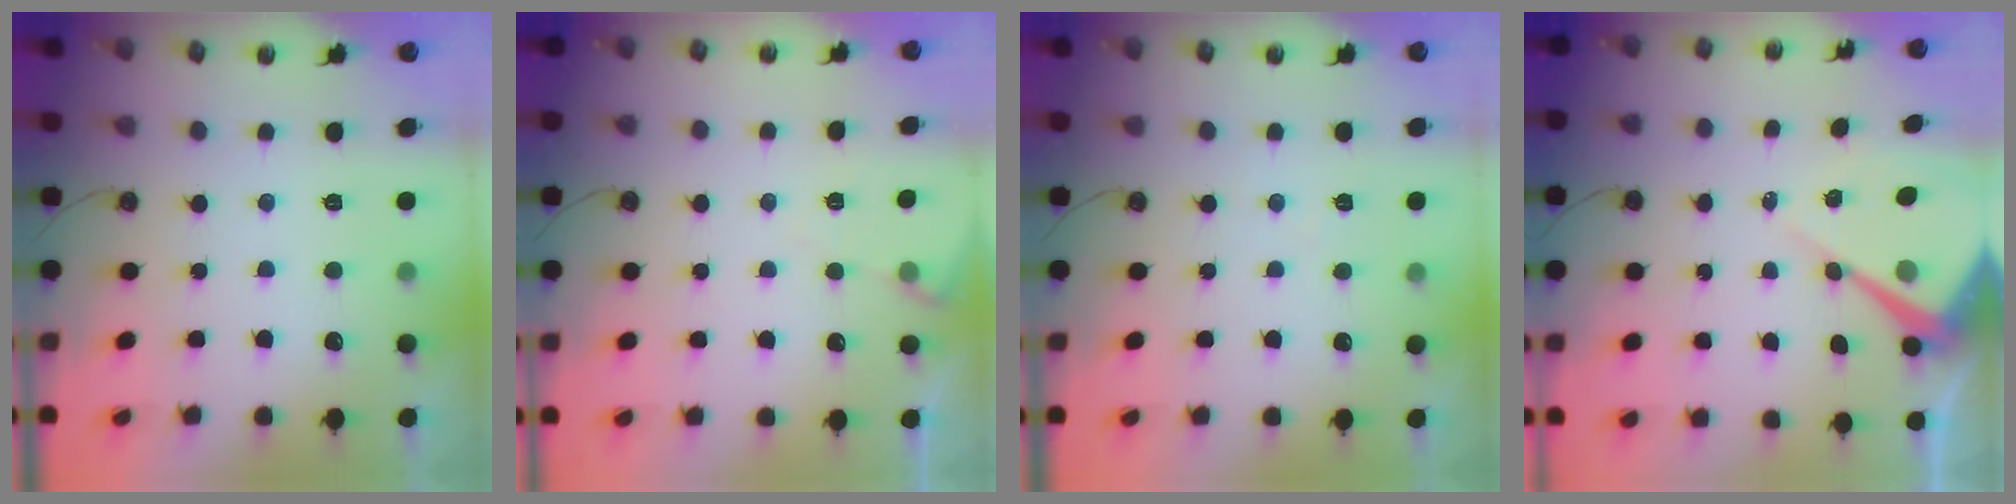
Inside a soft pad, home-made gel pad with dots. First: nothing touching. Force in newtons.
{"total": 5.5, "press": 5.4, "slide": 0.8}
{"total": 3.8, "press": 3.7, "slide": 0.6}
{"total": 10.8, "press": 10.7, "slide": 0.7}